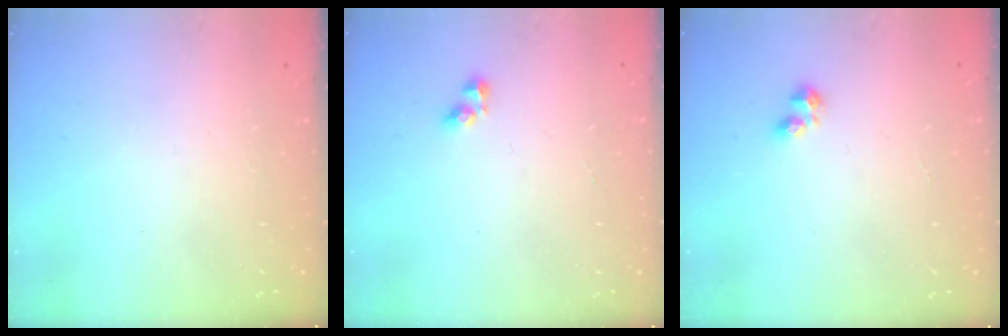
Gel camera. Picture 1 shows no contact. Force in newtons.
{"total": 4.0, "press": 3.9, "slide": 0.7}
{"total": 2.9, "press": 2.8, "slide": 0.5}